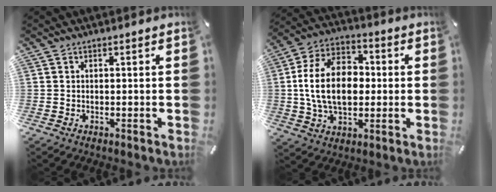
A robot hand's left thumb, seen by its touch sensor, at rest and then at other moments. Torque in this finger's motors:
{"motor_torque": [0.79, 0.75, 1.67, 0.32, 0.29]}